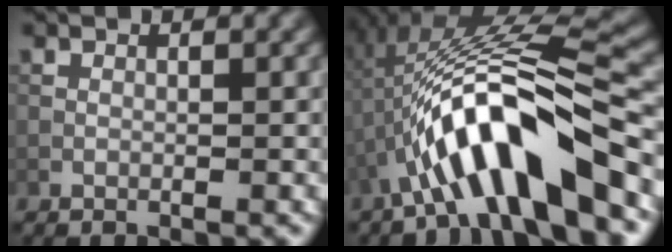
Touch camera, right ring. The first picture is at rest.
{"total": 10.6, "force": [-4.1, 2.5, 9.5], "torque": [-0.156, 0.027, -0.066]}